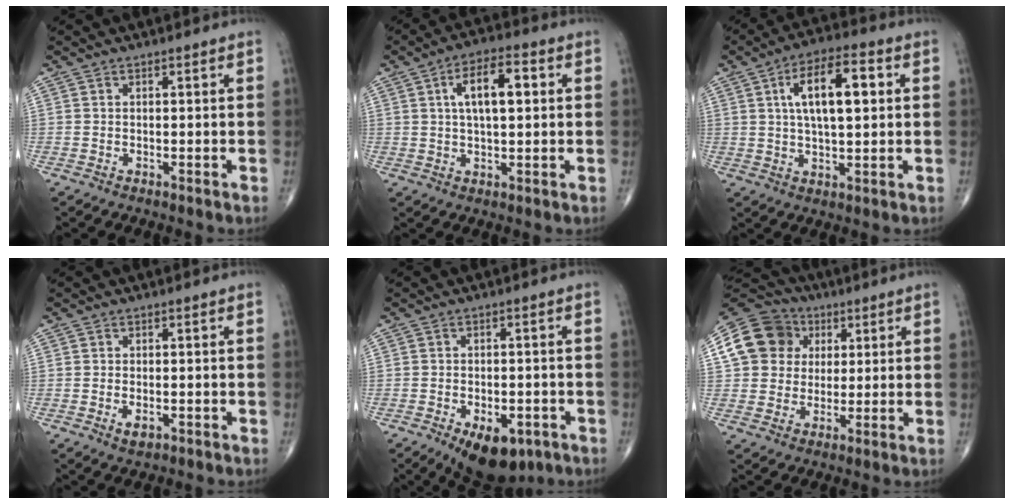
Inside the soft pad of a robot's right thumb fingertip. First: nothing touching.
{"total": 9.4, "force": [2.1, 4.0, 8.3], "torque": [-0.130, 0.013, 0.030]}
{"total": 12.3, "force": [2.9, 5.0, 10.9], "torque": [-0.175, 0.010, 0.046]}
{"total": 2.3, "force": [-0.8, 1.2, 1.8], "torque": [-0.029, 0.001, -0.010]}
{"total": 10.2, "force": [-5.3, 5.5, 6.7], "torque": [-0.080, 0.011, -0.069]}
{"total": 13.3, "force": [3.5, 11.6, 5.4], "torque": [-0.085, 0.011, 0.055]}